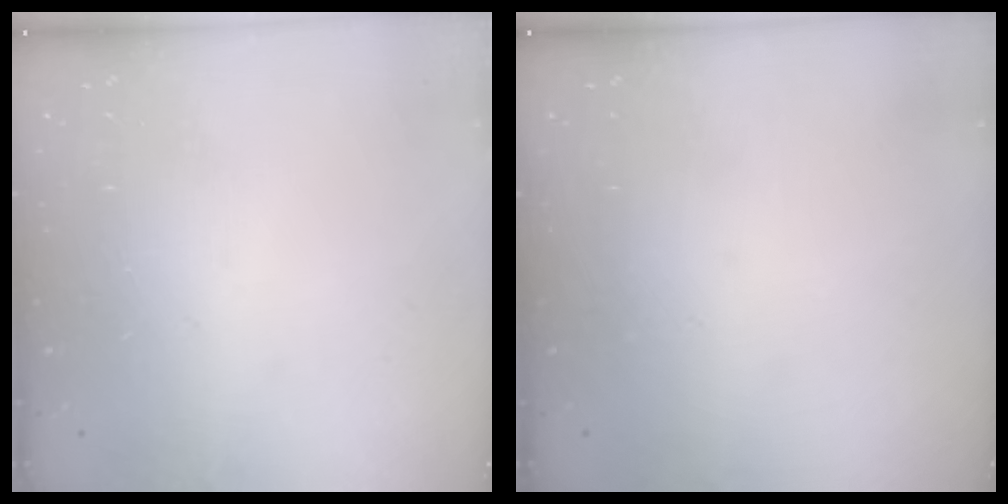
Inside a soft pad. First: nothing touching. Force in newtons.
{"total": 0.0}